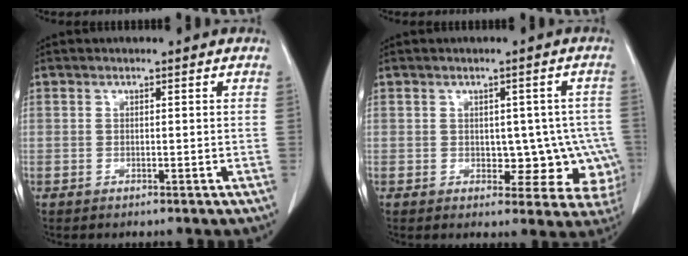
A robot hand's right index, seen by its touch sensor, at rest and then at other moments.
{"total": 9.0, "force": [-1.9, 5.8, 6.6], "torque": [-0.049, 0.015, -0.017]}